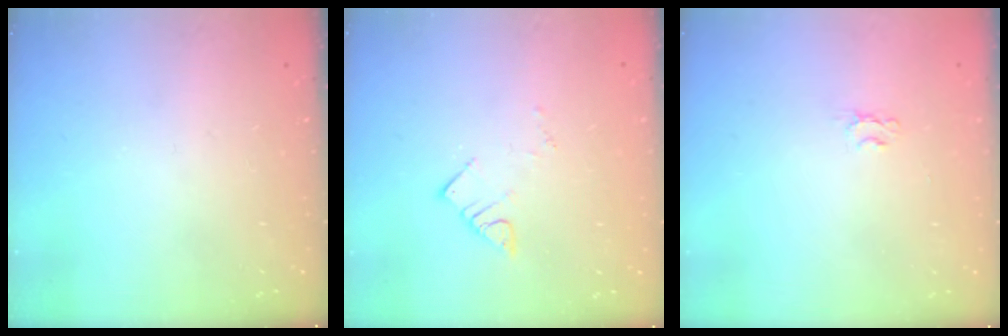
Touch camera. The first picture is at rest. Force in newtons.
{"total": 4.6, "press": 4.5, "slide": 0.2}
{"total": 2.0, "press": 2.0, "slide": 0.3}